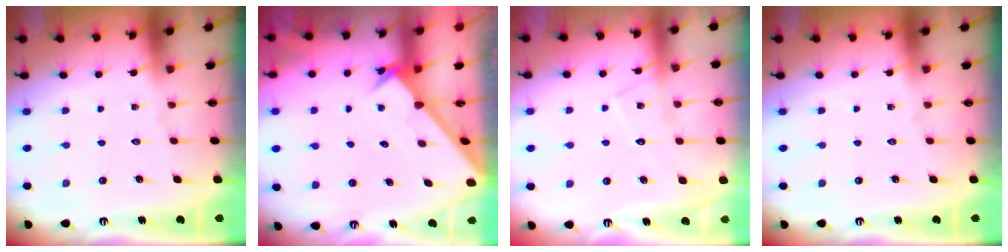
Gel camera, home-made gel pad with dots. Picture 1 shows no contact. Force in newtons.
{"total": 2.6, "press": 2.6, "slide": 0.2}
{"total": 8.8, "press": 8.8, "slide": 0.6}
{"total": 0.0}